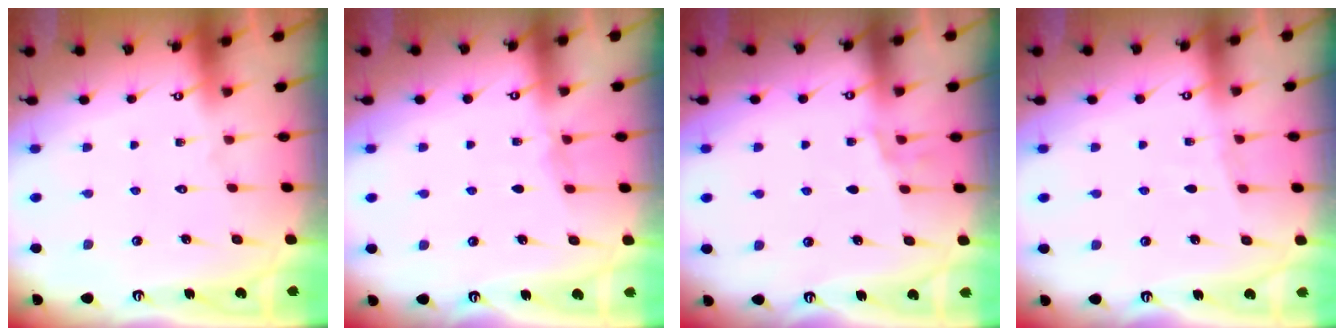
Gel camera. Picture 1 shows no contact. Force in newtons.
{"total": 2.4, "press": 2.4, "slide": 0.3}
{"total": 4.7, "press": 4.0, "slide": 2.4}
{"total": 2.5, "press": 2.4, "slide": 0.4}